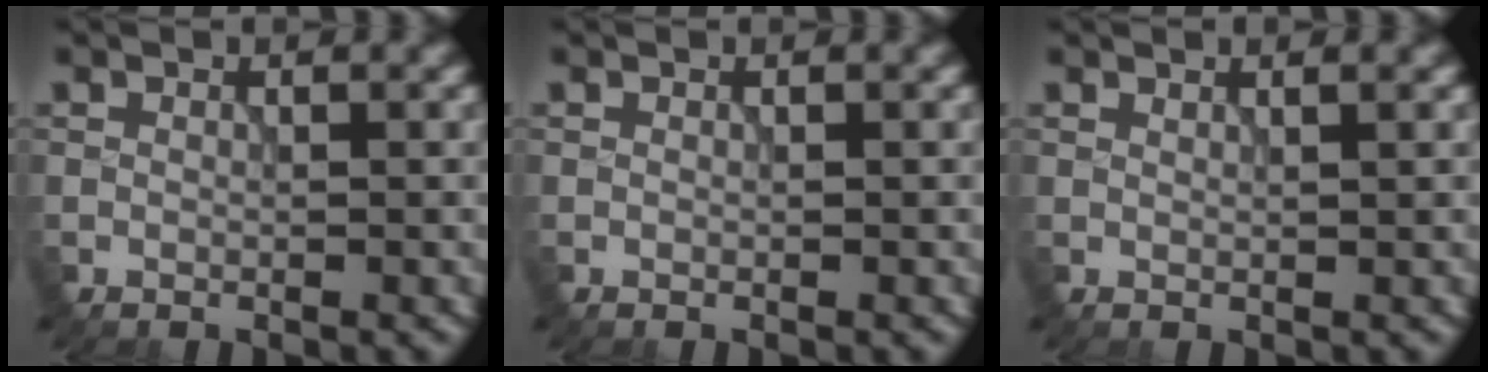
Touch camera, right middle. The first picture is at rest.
{"total": 0.0}
{"total": 0.7, "force": [0.7, 0.0, 0.2], "torque": [-0.002, 0.002, 0.006]}